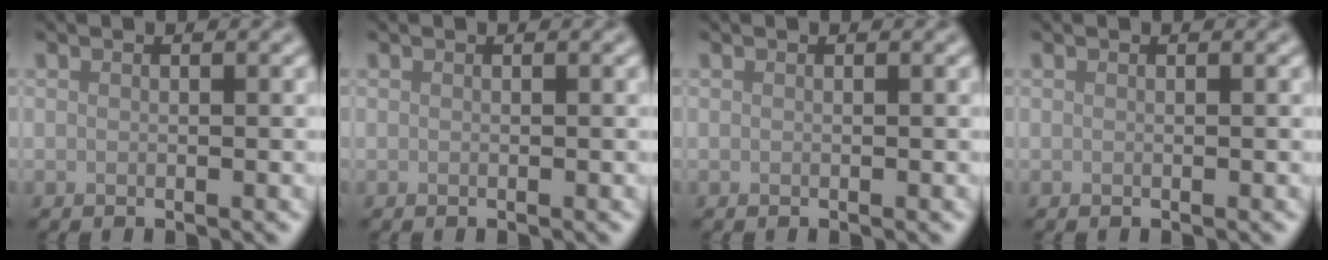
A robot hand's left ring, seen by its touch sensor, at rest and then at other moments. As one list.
[{"total": 0.0}, {"total": 0.0}, {"total": 0.0}]